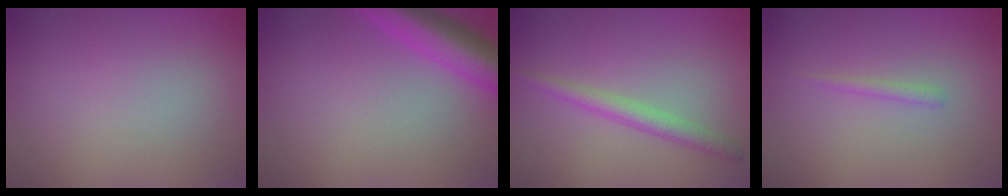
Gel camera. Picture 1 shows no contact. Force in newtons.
{"total": 5.6, "press": 5.6, "slide": 0.3}
{"total": 2.2, "press": 2.2, "slide": 0.1}
{"total": 0.8, "press": 0.8, "slide": 0.1}